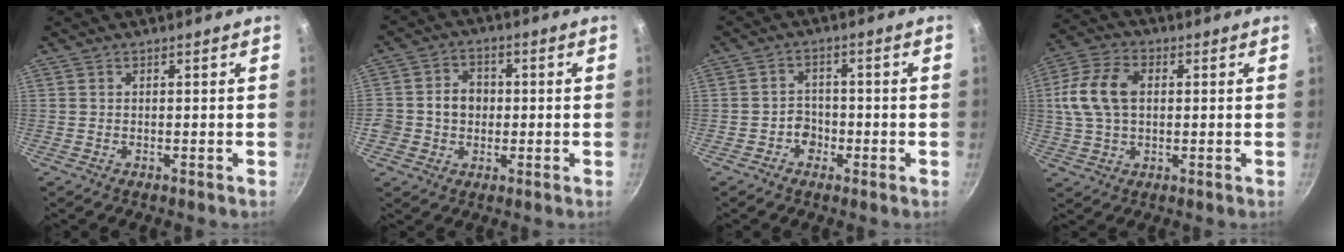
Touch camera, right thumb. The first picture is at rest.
{"total": 6.9, "force": [-0.3, 6.0, 3.2], "torque": [-0.022, 0.009, -0.014]}
{"total": 3.5, "force": [-1.6, 2.9, 1.2], "torque": [0.006, 0.018, -0.029]}
{"total": 11.7, "force": [1.5, 7.7, 8.6], "torque": [-0.162, 0.019, 0.020]}